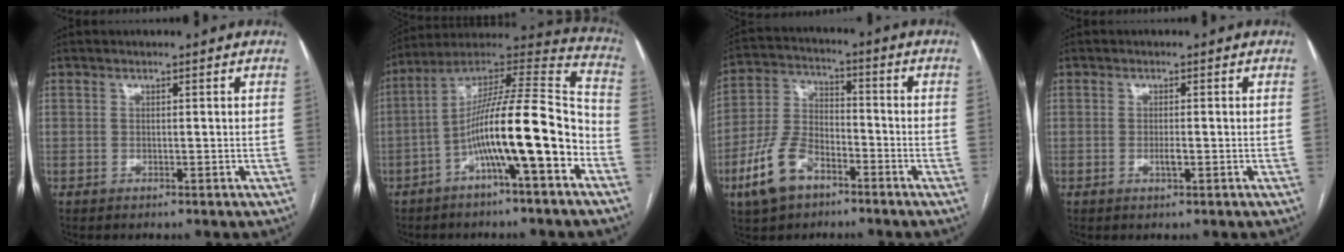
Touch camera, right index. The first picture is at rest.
{"total": 17.7, "force": [-6.1, 1.5, 16.5], "torque": [-0.276, 0.023, -0.102]}
{"total": 10.8, "force": [-6.1, 5.8, 6.8], "torque": [-0.161, 0.008, -0.114]}
{"total": 1.4, "force": [-0.4, 0.3, 1.3], "torque": [-0.026, -0.001, -0.006]}